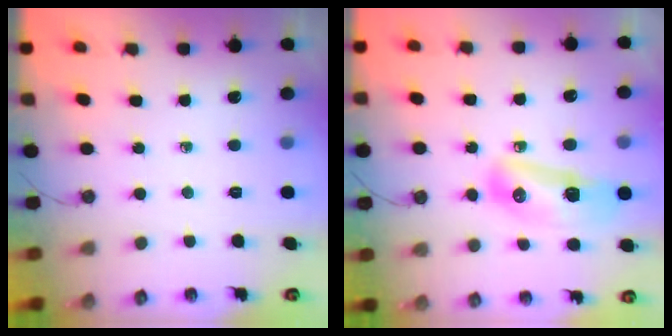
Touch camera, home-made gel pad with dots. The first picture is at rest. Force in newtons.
{"total": 18.3, "press": 14.2, "slide": 11.6}